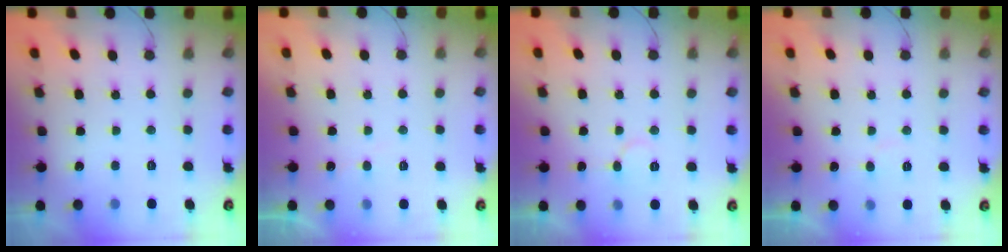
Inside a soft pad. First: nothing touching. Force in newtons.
{"total": 5.2, "press": 5.2, "slide": 0.5}
{"total": 4.5, "press": 4.5, "slide": 0.3}
{"total": 3.9, "press": 3.9, "slide": 0.4}